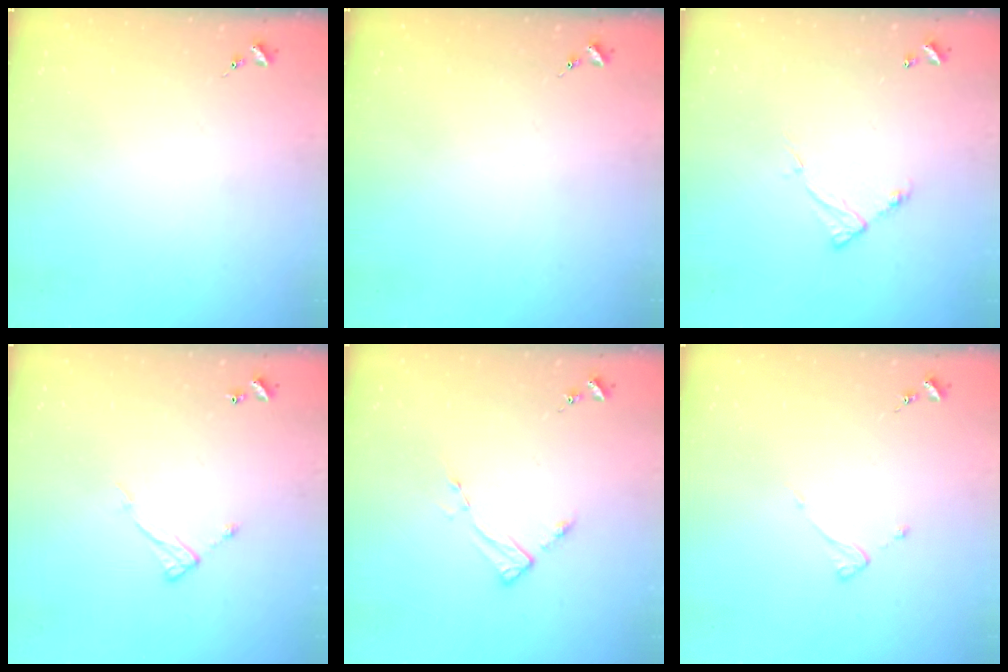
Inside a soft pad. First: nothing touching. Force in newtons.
{"total": 0.0}
{"total": 6.4, "press": 6.4, "slide": 0.6}
{"total": 7.3, "press": 7.3, "slide": 0.4}
{"total": 3.4, "press": 3.4, "slide": 0.4}
{"total": 3.6, "press": 3.6, "slide": 0.3}